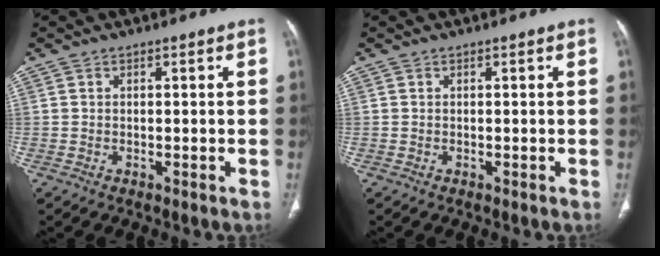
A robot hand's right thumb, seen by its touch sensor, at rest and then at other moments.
{"total": 0.0}